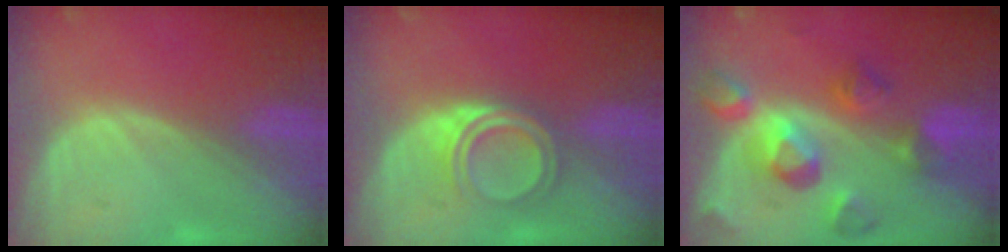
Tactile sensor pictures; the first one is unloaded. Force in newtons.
{"total": 5.1, "press": 4.3, "slide": 2.6}
{"total": 10.3, "press": 9.2, "slide": 4.7}